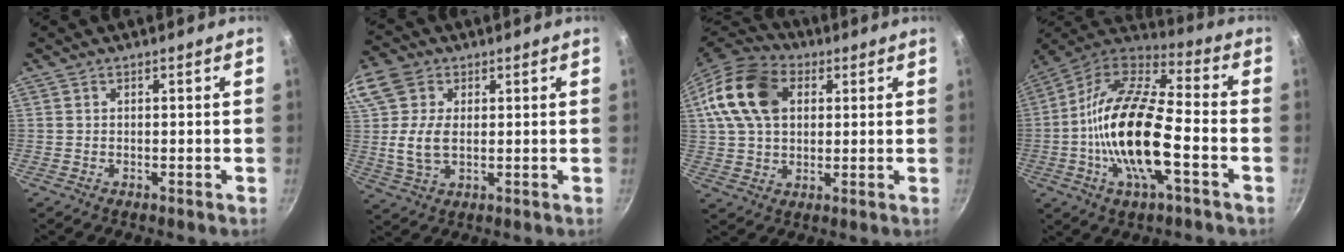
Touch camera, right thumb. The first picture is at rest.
{"total": 12.4, "force": [2.1, 8.6, 8.8], "torque": [-0.178, -0.001, 0.030]}
{"total": 16.1, "force": [4.4, 11.3, 10.6], "torque": [-0.187, 0.012, 0.067]}
{"total": 21.5, "force": [-4.6, 8.4, 19.3], "torque": [-0.366, 0.034, -0.107]}